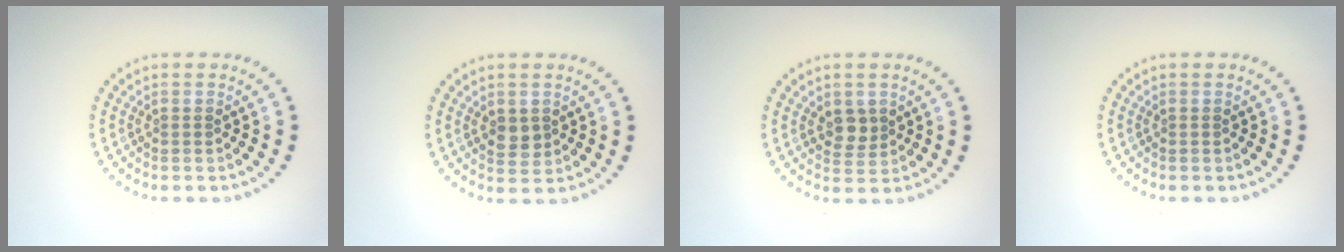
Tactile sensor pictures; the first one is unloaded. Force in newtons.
{"total": 1.9, "press": 1.9, "slide": 0.3}
{"total": 2.0, "press": 1.8, "slide": 0.8}
{"total": 0.0}